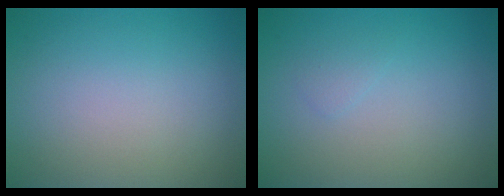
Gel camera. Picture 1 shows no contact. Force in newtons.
{"total": 0.7, "press": 0.7, "slide": 0.1}